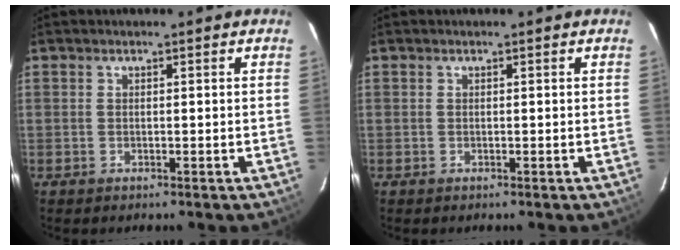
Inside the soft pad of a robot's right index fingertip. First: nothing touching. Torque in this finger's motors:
{"motor_torque": [0.00, 0.00, 0.02, 0.00]}